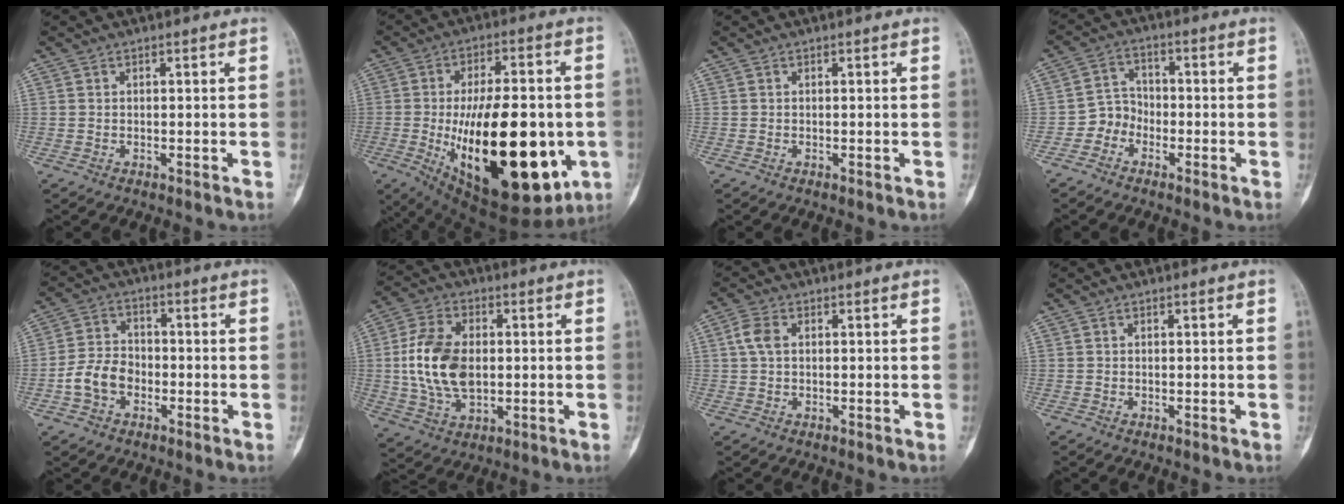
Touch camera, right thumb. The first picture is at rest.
{"total": 29.8, "force": [-5.7, 12.9, 26.2], "torque": [-0.388, -0.018, -0.061]}
{"total": 0.0}
{"total": 4.6, "force": [-2.3, 3.8, 1.1], "torque": [0.002, 0.020, -0.055]}
{"total": 7.6, "force": [-2.5, 5.6, 4.5], "torque": [-0.074, 0.026, -0.053]}
{"total": 13.8, "force": [0.3, 8.5, 10.9], "torque": [-0.204, 0.004, 0.008]}
{"total": 3.5, "force": [0.7, 2.2, 2.6], "torque": [-0.059, 0.009, 0.010]}
{"total": 0.0}